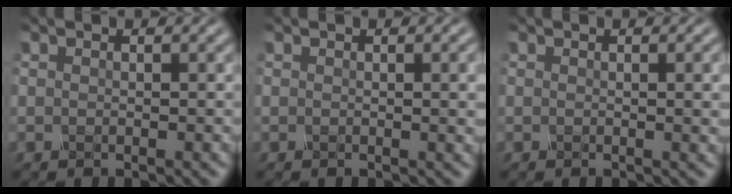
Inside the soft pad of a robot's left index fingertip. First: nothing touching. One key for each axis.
{"total": 2.6, "fx": 0.2, "fy": 0.8, "fz": 2.5, "tx": -0.021, "ty": 0.004, "tz": -0.002}
{"total": 2.6, "fx": 0.2, "fy": 0.8, "fz": 2.5, "tx": -0.021, "ty": 0.003, "tz": -0.002}